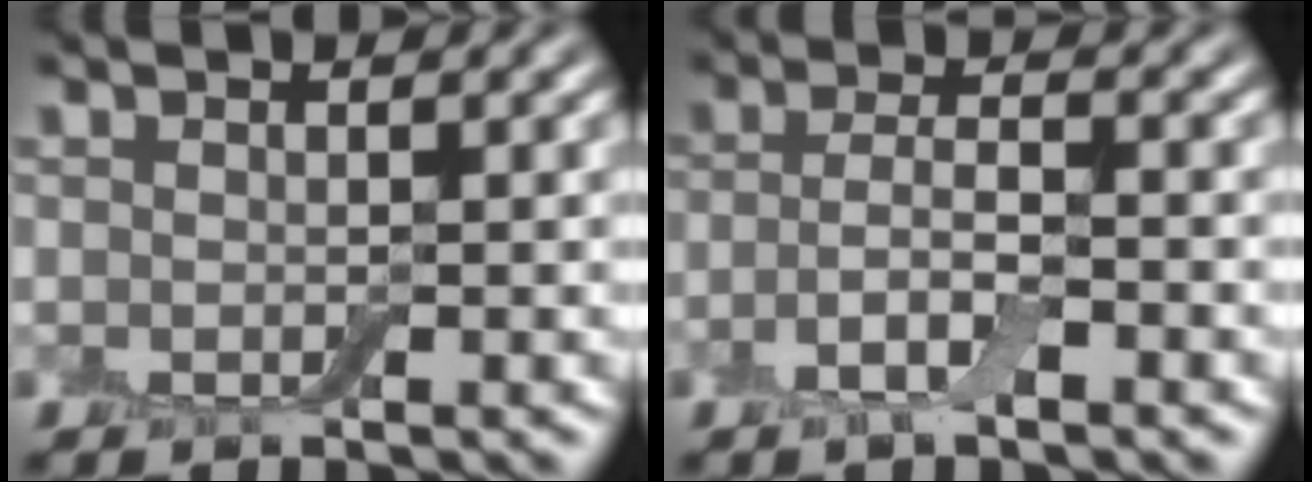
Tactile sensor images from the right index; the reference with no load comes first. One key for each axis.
{"total": 3.1, "fx": -1.3, "fy": 0.9, "fz": 2.7, "tx": -0.058, "ty": 0.003, "tz": -0.031}